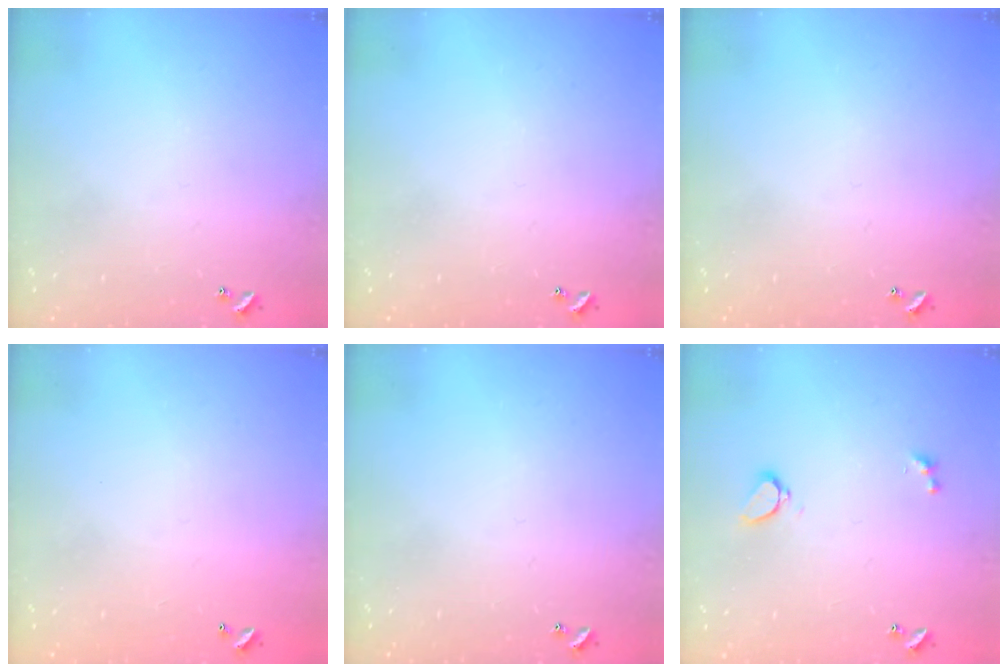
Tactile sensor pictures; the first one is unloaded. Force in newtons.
{"total": 0.0}
{"total": 0.0}
{"total": 2.9, "press": 2.9, "slide": 0.1}
{"total": 0.0}
{"total": 2.9, "press": 2.6, "slide": 1.3}